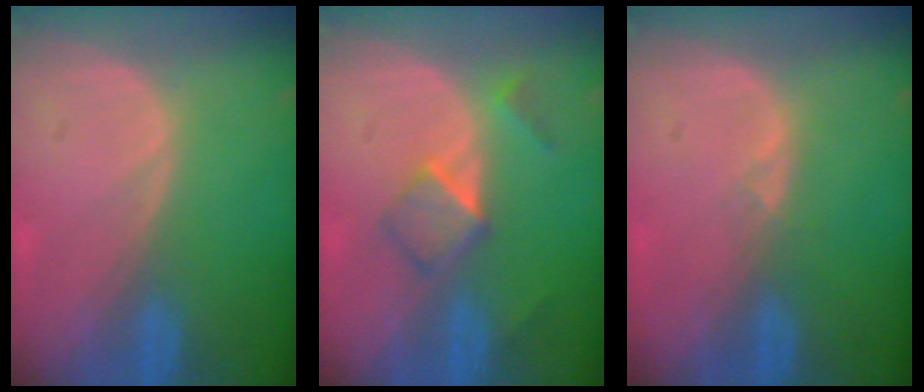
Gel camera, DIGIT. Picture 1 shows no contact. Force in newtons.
{"total": 5.2, "press": 4.5, "slide": 2.6}
{"total": 0.7, "press": 0.6, "slide": 0.3}